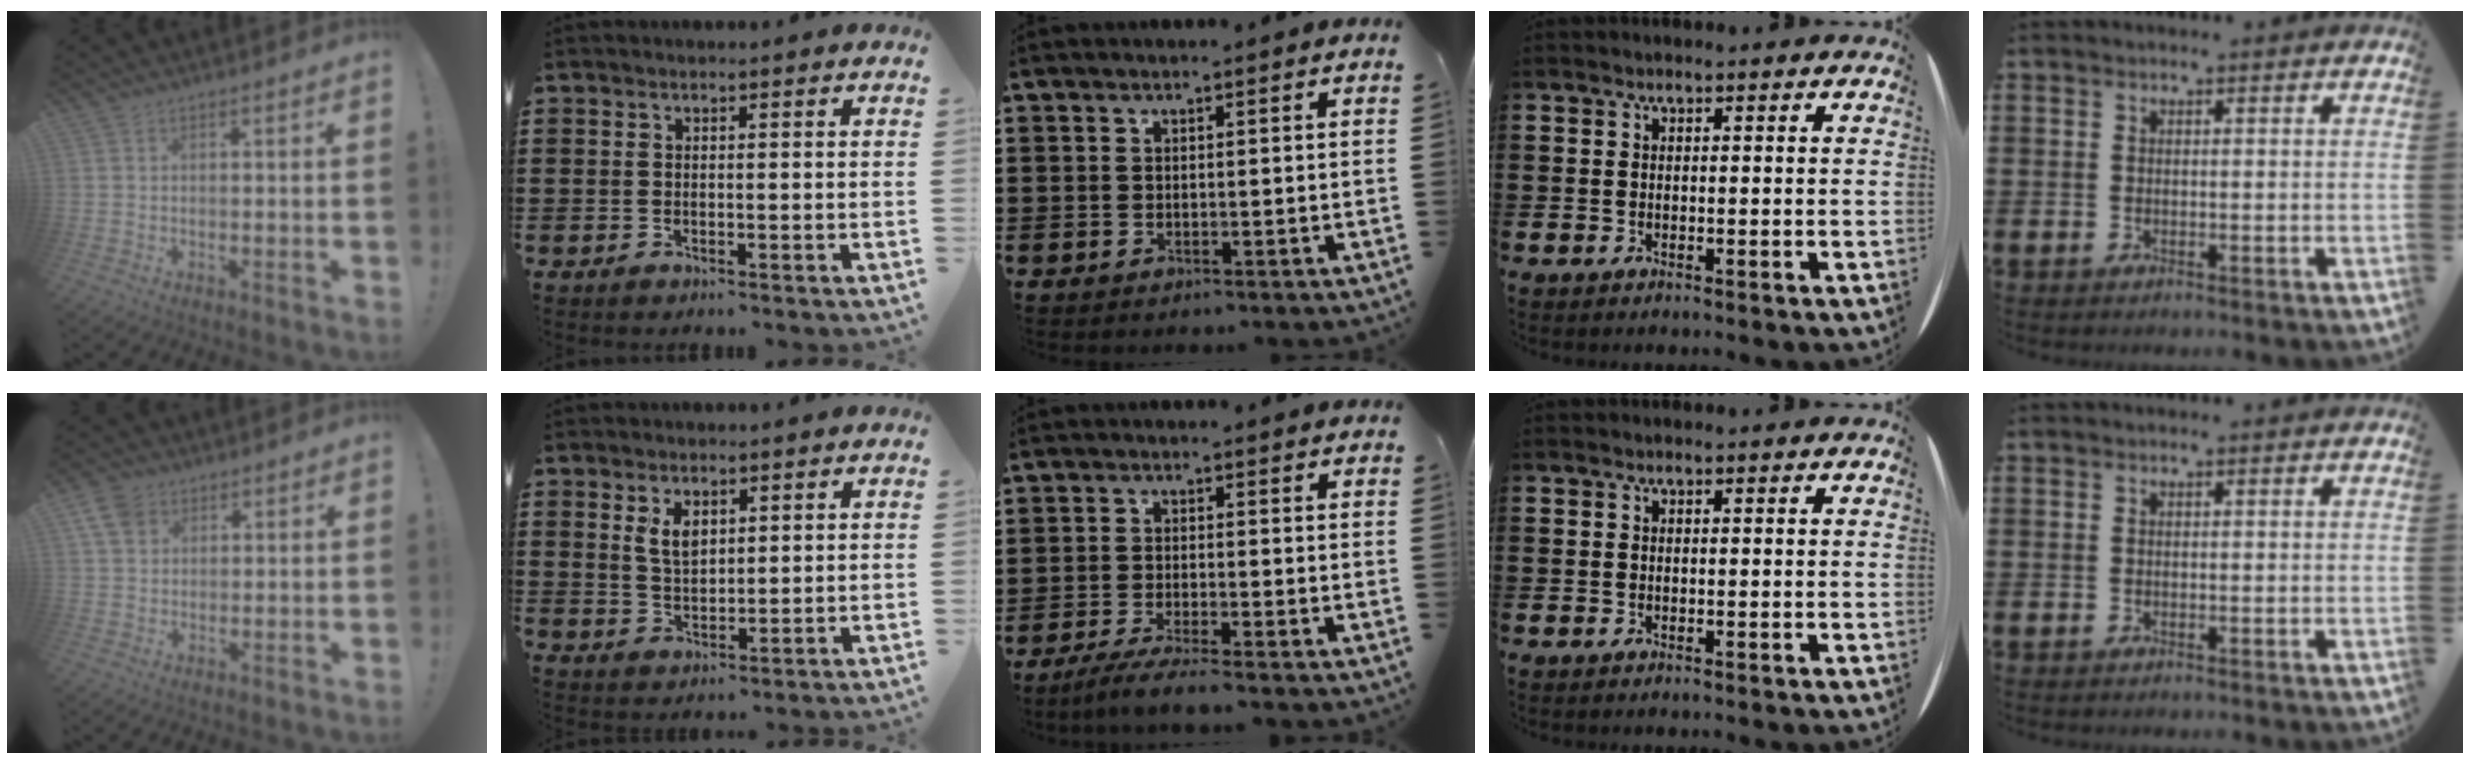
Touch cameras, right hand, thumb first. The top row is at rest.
{"thumb": {"total": 6.5, "force": [3.3, 4.7, 3.0], "torque": [-0.054, -0.006, 0.066]}, "index": {"total": 3.5, "force": [1.7, 1.9, 2.4], "torque": [-0.045, 0.002, 0.030]}, "middle": {"total": 3.0, "force": [-2.6, -0.3, 1.4], "torque": [-0.031, -0.007, -0.051]}}